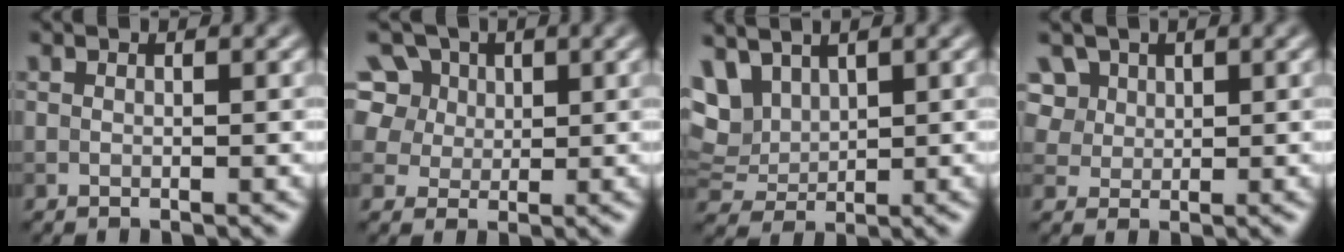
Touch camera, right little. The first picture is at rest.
{"total": 11.7, "force": [5.9, 8.7, 5.2], "torque": [-0.131, 0.033, 0.091]}
{"total": 5.0, "force": [2.8, 3.2, 2.7], "torque": [-0.070, 0.013, 0.061]}
{"total": 6.1, "force": [3.3, 4.4, 2.6], "torque": [-0.066, 0.008, 0.054]}